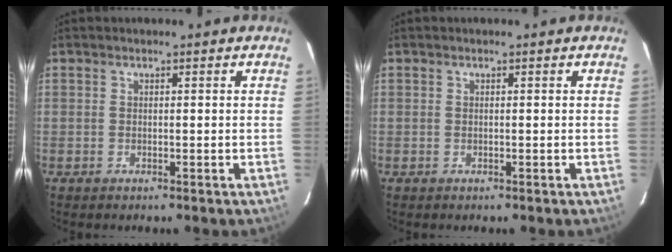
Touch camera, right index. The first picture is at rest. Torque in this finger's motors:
{"motor_torque": [-0.01, -0.02, 0.04, 0.00]}